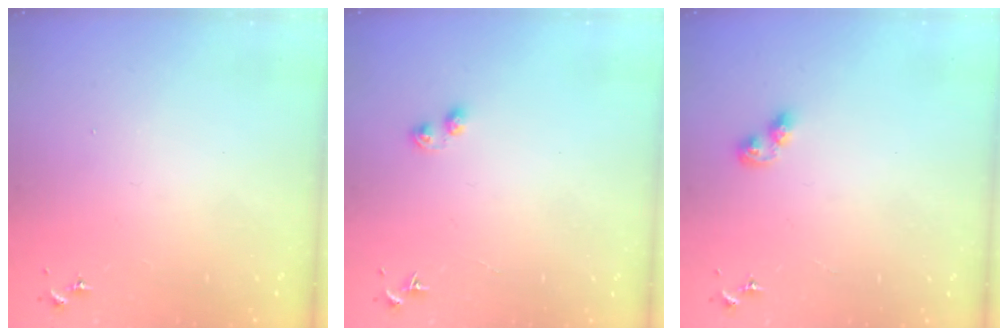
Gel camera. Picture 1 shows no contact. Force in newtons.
{"total": 2.9, "press": 2.9, "slide": 0.4}
{"total": 5.1, "press": 5.1, "slide": 0.6}